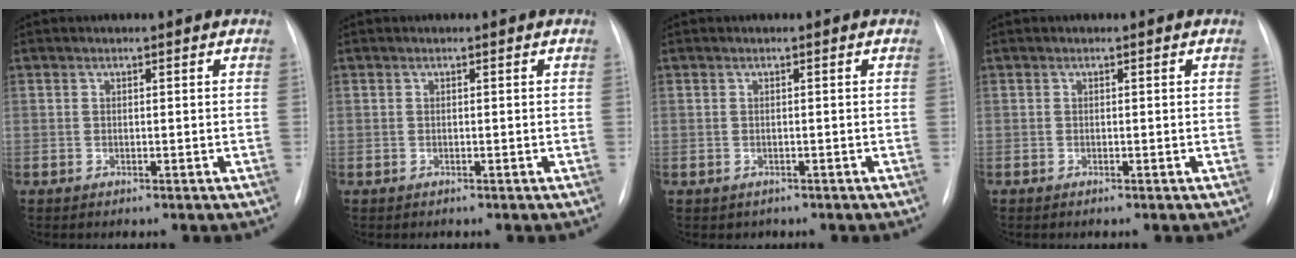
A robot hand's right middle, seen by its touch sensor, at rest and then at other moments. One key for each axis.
{"total": 0.0}
{"total": 1.0, "fx": -0.6, "fy": 0.9, "fz": 0.0, "tx": -0.006, "ty": 0.002, "tz": -0.005}
{"total": 0.0}